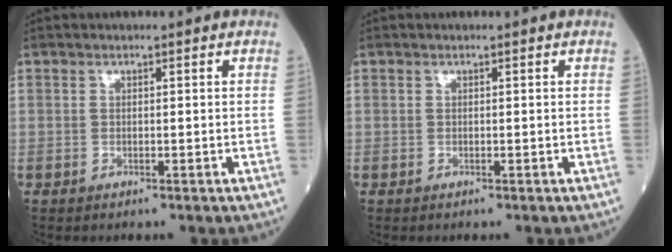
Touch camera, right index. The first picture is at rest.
{"total": 0.0}